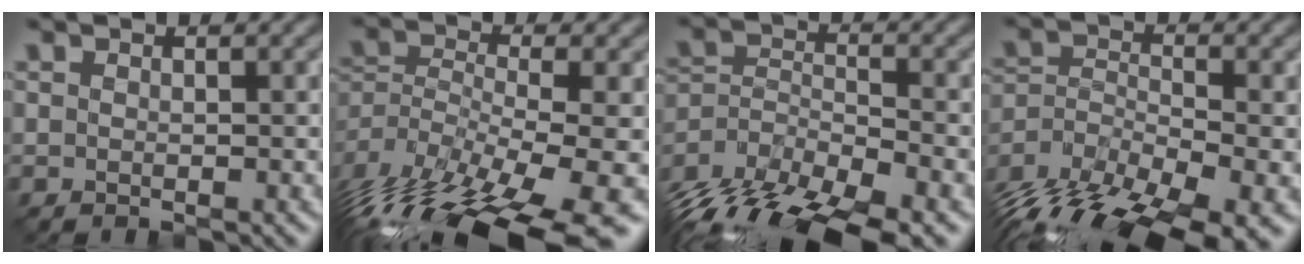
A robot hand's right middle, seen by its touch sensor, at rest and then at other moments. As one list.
[{"total": 16.8, "force": [-11.4, 5.7, 10.9], "torque": [-0.226, -0.034, -0.170]}, {"total": 13.4, "force": [-10.3, 4.9, 6.9], "torque": [-0.132, -0.020, -0.167]}, {"total": 14.8, "force": [-11.0, 5.5, 8.2], "torque": [-0.160, -0.019, -0.166]}]